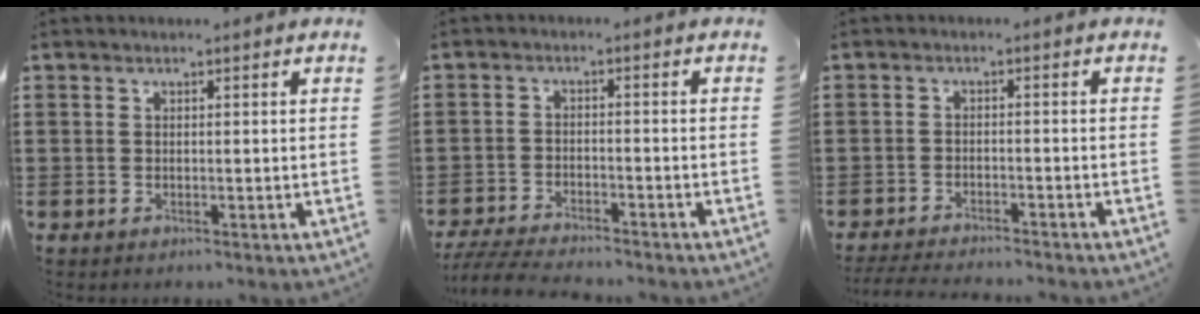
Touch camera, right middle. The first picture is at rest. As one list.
[{"total": 4.6, "force": [-4.5, 0.2, 1.2], "torque": [-0.033, -0.008, -0.091]}, {"total": 3.1, "force": [-3.0, -0.1, 0.7], "torque": [-0.019, -0.005, -0.063]}]